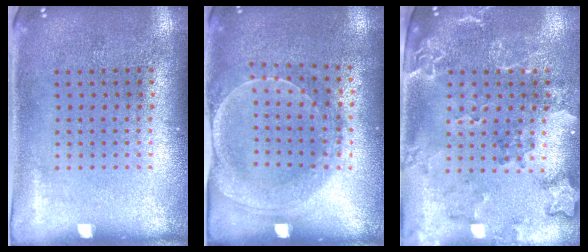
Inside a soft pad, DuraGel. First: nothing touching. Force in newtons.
{"total": 1.7, "press": 1.7, "slide": 0.3}
{"total": 2.1, "press": 2.0, "slide": 0.8}